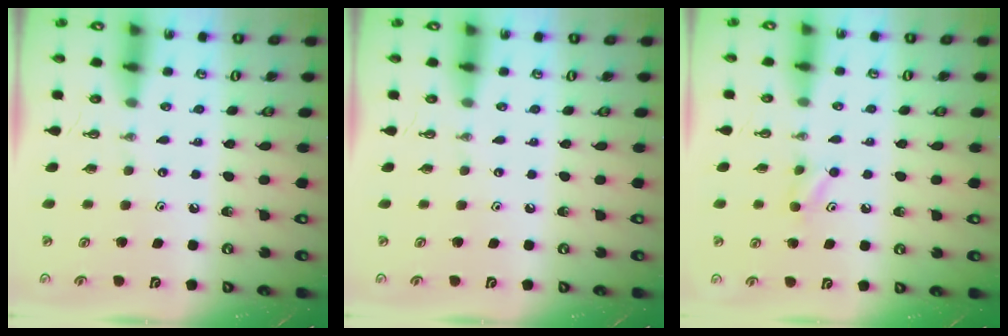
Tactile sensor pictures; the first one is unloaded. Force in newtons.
{"total": 0.0}
{"total": 4.0, "press": 4.0, "slide": 0.4}